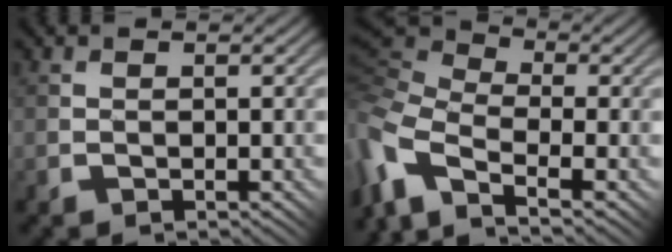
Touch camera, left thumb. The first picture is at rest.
{"total": 9.9, "force": [-4.7, 4.6, 7.5], "torque": [-0.202, -0.013, -0.085]}